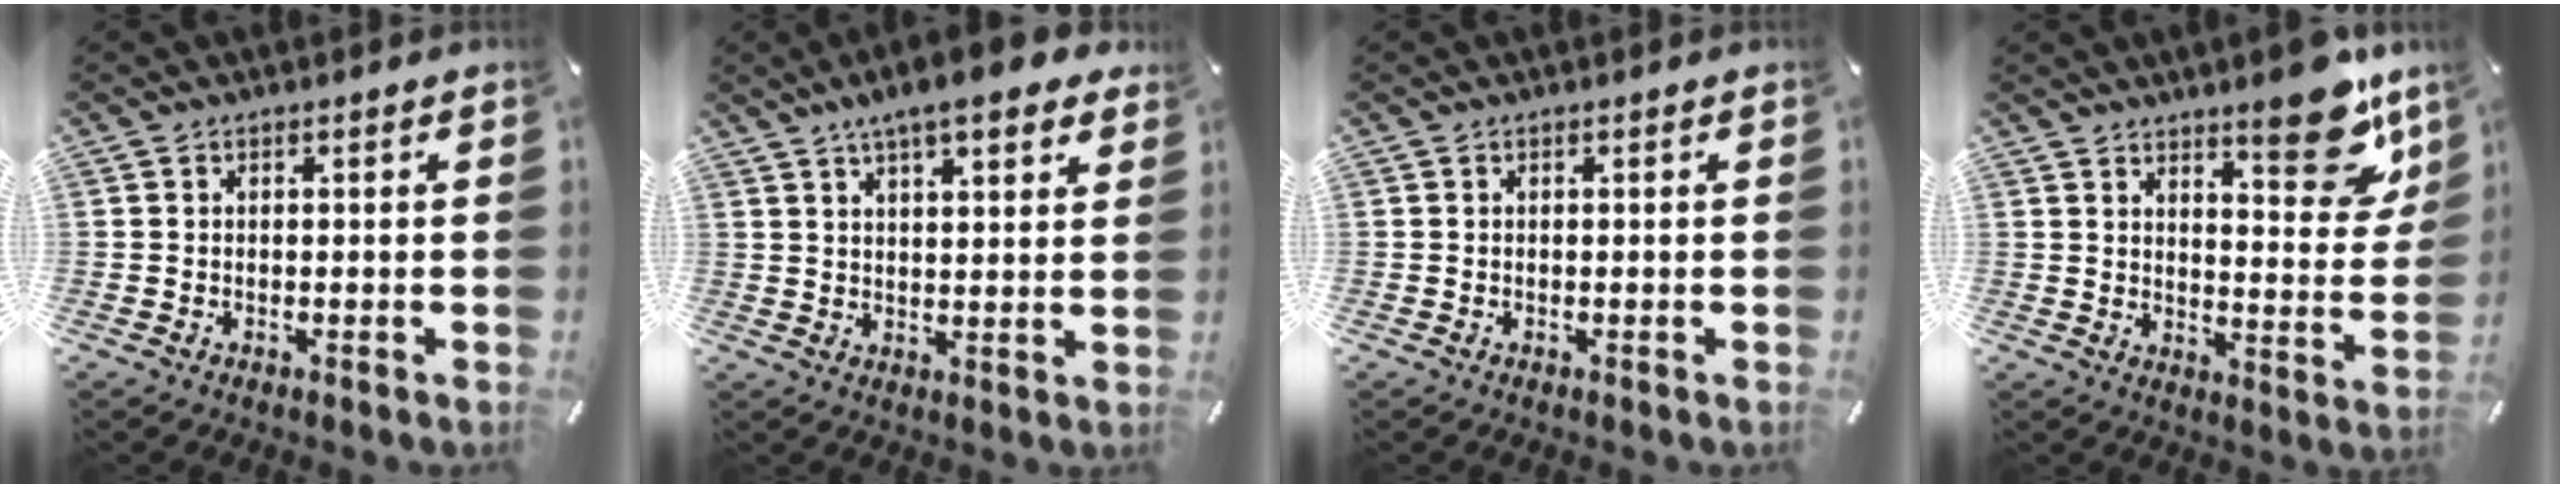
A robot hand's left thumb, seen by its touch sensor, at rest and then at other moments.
{"total": 9.0, "force": [6.6, 2.6, 5.6], "torque": [-0.091, -0.026, 0.112]}
{"total": 0.0}
{"total": 14.1, "force": [10.0, 5.1, 8.5], "torque": [-0.095, -0.071, 0.165]}